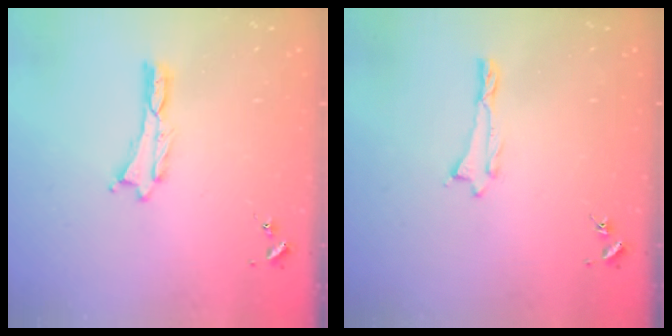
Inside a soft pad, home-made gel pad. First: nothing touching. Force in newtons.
{"total": 0.0}